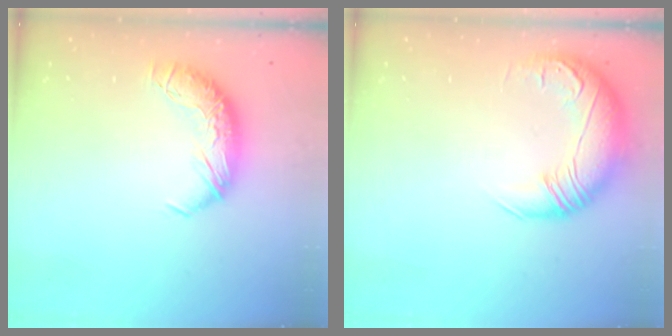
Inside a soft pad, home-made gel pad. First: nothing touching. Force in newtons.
{"total": 2.9, "press": 1.1, "slide": 2.6}